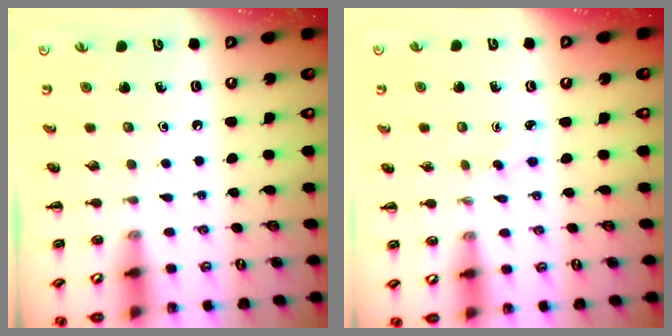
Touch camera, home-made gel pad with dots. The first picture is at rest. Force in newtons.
{"total": 2.8, "press": 2.7, "slide": 0.8}